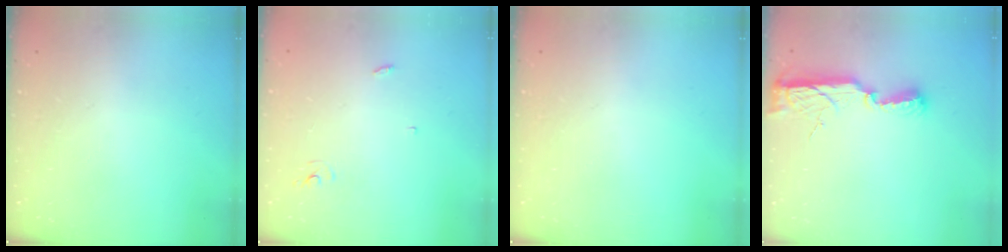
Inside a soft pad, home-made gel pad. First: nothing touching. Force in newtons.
{"total": 2.4, "press": 2.4, "slide": 0.2}
{"total": 0.0}
{"total": 8.1, "press": 8.1, "slide": 0.7}